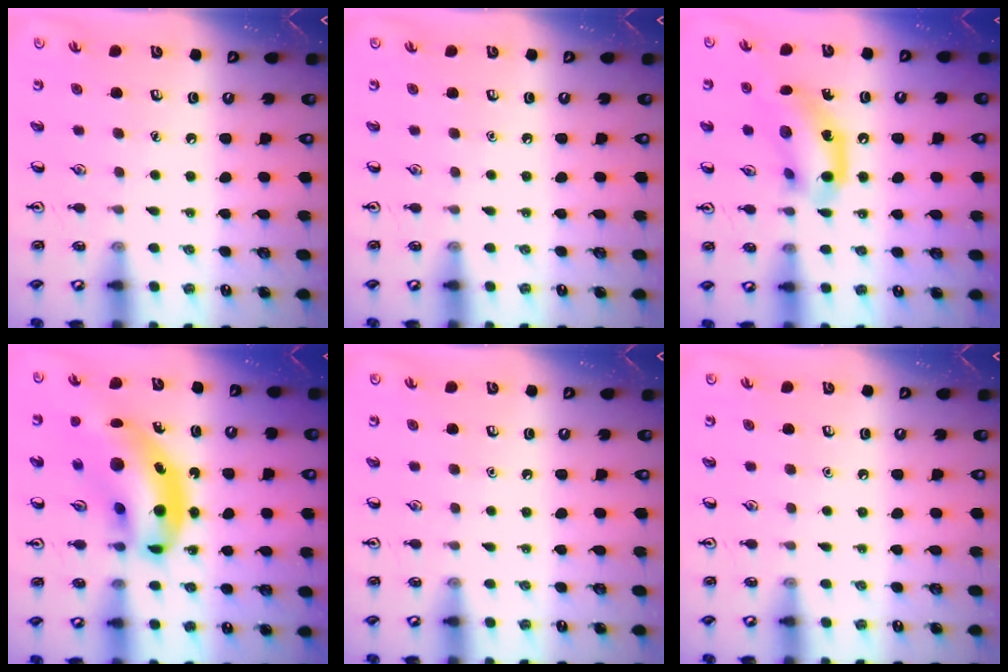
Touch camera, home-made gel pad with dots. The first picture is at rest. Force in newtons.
{"total": 0.0}
{"total": 13.2, "press": 12.9, "slide": 2.8}
{"total": 16.9, "press": 16.1, "slide": 5.0}
{"total": 0.0}
{"total": 0.0}